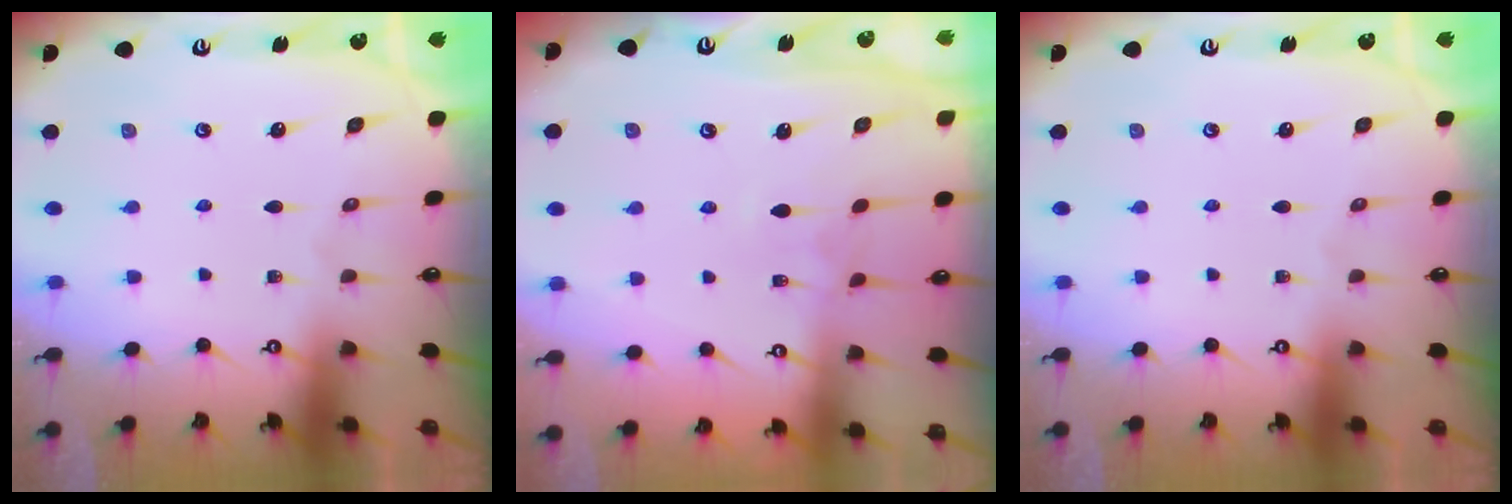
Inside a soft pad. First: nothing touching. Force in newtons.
{"total": 2.0, "press": 1.9, "slide": 0.5}
{"total": 0.0}